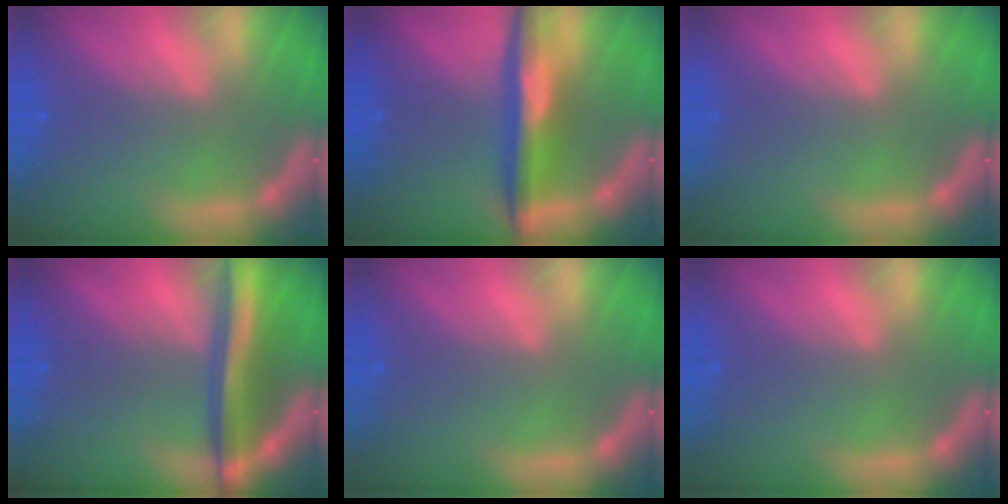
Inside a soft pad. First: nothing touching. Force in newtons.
{"total": 6.0}
{"total": 0.0}
{"total": 7.1}
{"total": 0.0}
{"total": 0.0}